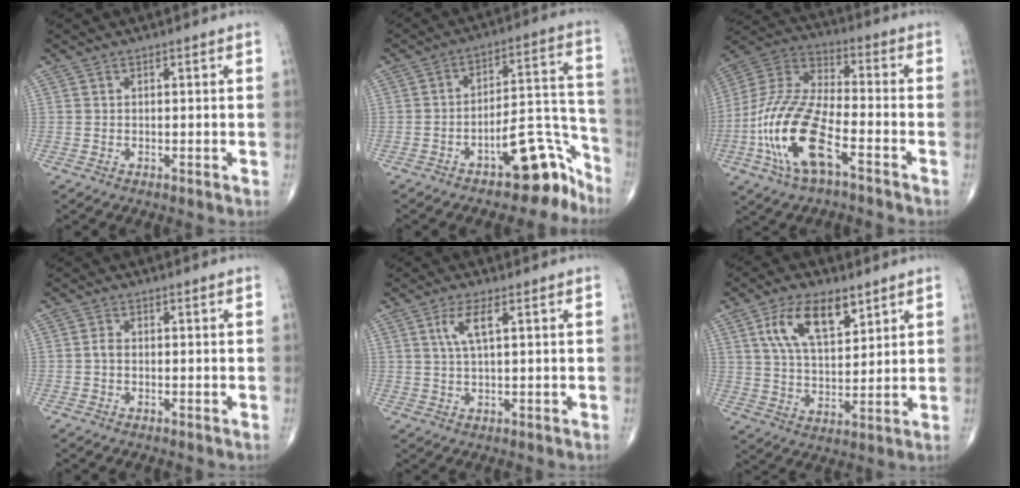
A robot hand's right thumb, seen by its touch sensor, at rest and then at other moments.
{"total": 12.1, "force": [-8.2, 4.7, 7.5], "torque": [-0.048, 0.113, -0.121]}
{"total": 18.4, "force": [-7.4, 7.3, 15.2], "torque": [-0.327, 0.036, -0.138]}
{"total": 1.3, "force": [-0.3, 0.9, 0.9], "torque": [-0.014, 0.002, -0.008]}
{"total": 4.6, "force": [1.6, 1.1, 4.2], "torque": [-0.090, 0.000, 0.036]}
{"total": 11.8, "force": [5.8, 5.6, 8.6], "torque": [-0.139, -0.021, 0.114]}